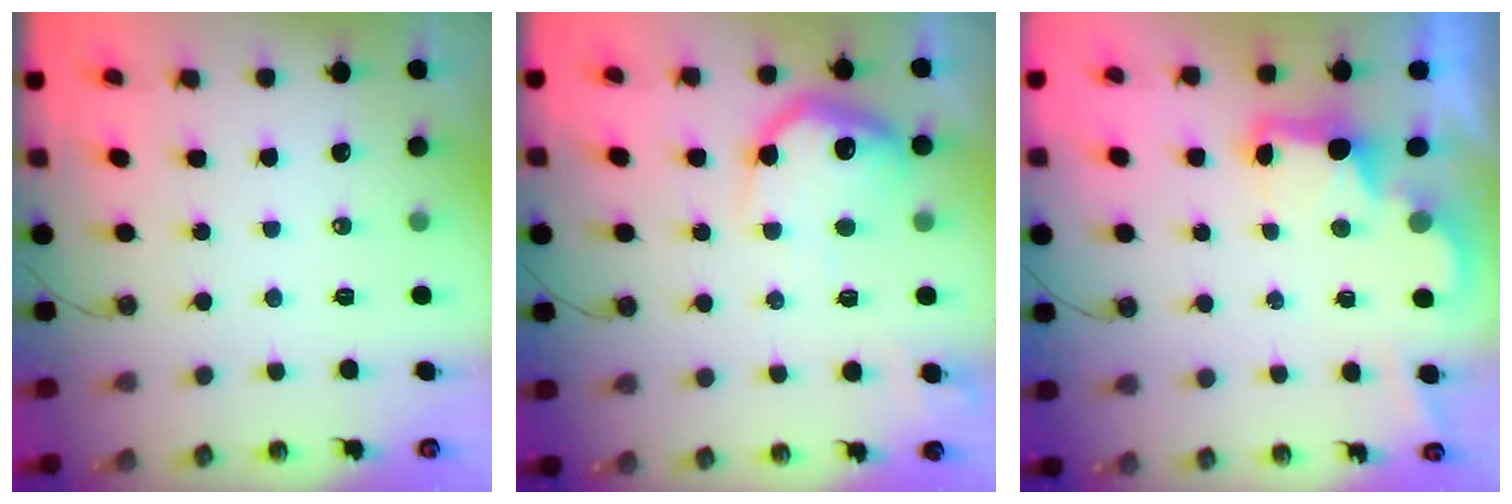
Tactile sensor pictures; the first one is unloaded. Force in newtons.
{"total": 15.9, "press": 15.9, "slide": 1.1}
{"total": 2.7, "press": 2.6, "slide": 0.5}